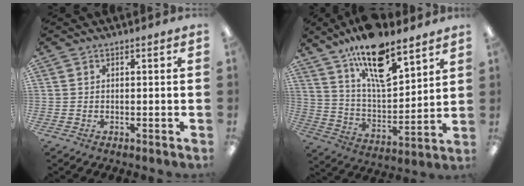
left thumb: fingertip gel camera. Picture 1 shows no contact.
{"total": 17.6, "force": [12.6, 6.5, 10.4], "torque": [-0.177, -0.071, 0.215]}